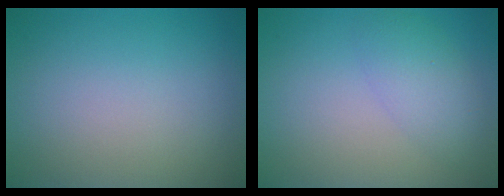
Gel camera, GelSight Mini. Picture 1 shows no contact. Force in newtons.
{"total": 3.0, "press": 3.0, "slide": 0.2}